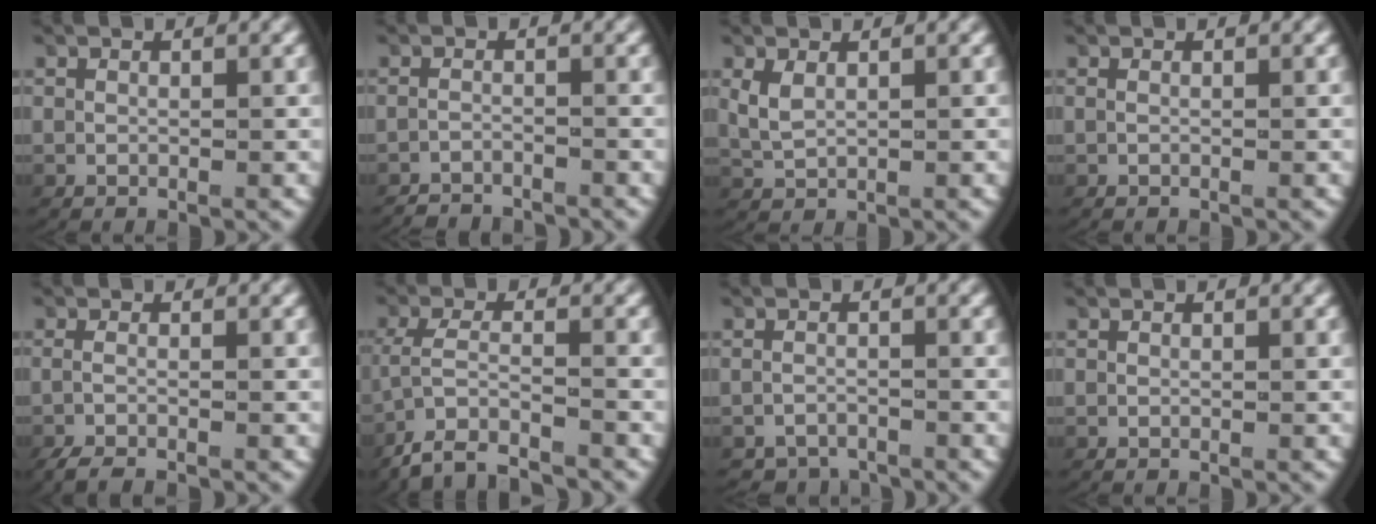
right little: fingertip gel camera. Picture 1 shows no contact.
{"total": 3.0, "force": [-2.9, 0.3, 0.0], "torque": [-0.004, -0.013, -0.048]}
{"total": 1.7, "force": [0.5, 1.1, 1.2], "torque": [-0.036, -0.003, 0.020]}
{"total": 0.0}
{"total": 2.6, "force": [-2.2, 0.5, 1.3], "torque": [-0.030, -0.007, -0.033]}
{"total": 6.2, "force": [-5.2, 2.5, 2.3], "torque": [-0.067, -0.035, -0.075]}
{"total": 3.3, "force": [-3.1, 1.1, 0.2], "torque": [0.004, -0.016, -0.048]}
{"total": 0.0}